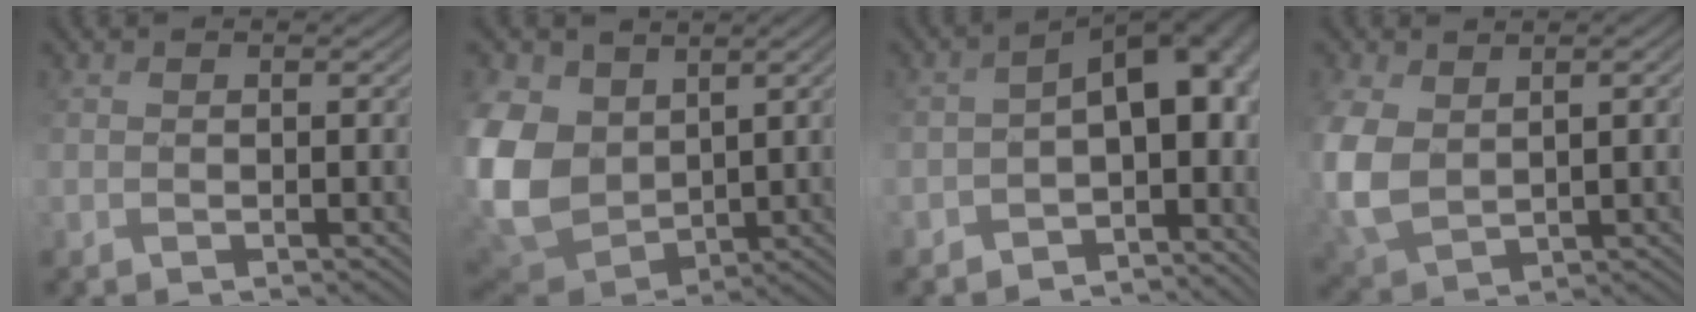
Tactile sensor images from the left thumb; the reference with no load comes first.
{"total": 13.5, "force": [3.0, 10.2, 8.2], "torque": [-0.256, -0.007, 0.056]}
{"total": 11.1, "force": [-3.5, 6.6, 8.2], "torque": [-0.108, -0.026, -0.037]}
{"total": 8.5, "force": [1.5, 5.6, 6.3], "torque": [-0.181, -0.007, 0.038]}